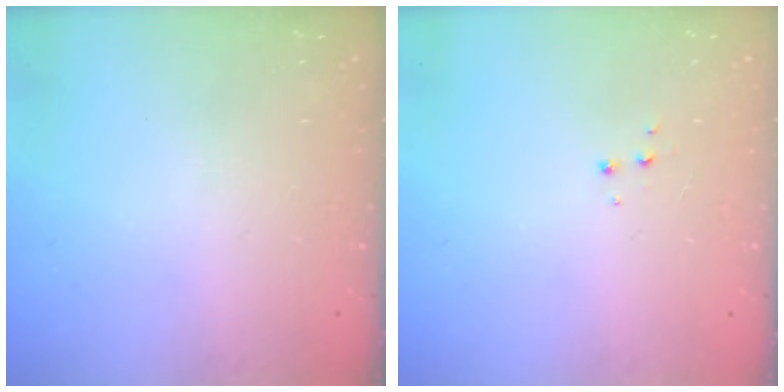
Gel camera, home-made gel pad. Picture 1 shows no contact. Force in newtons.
{"total": 3.9, "press": 3.9, "slide": 0.5}